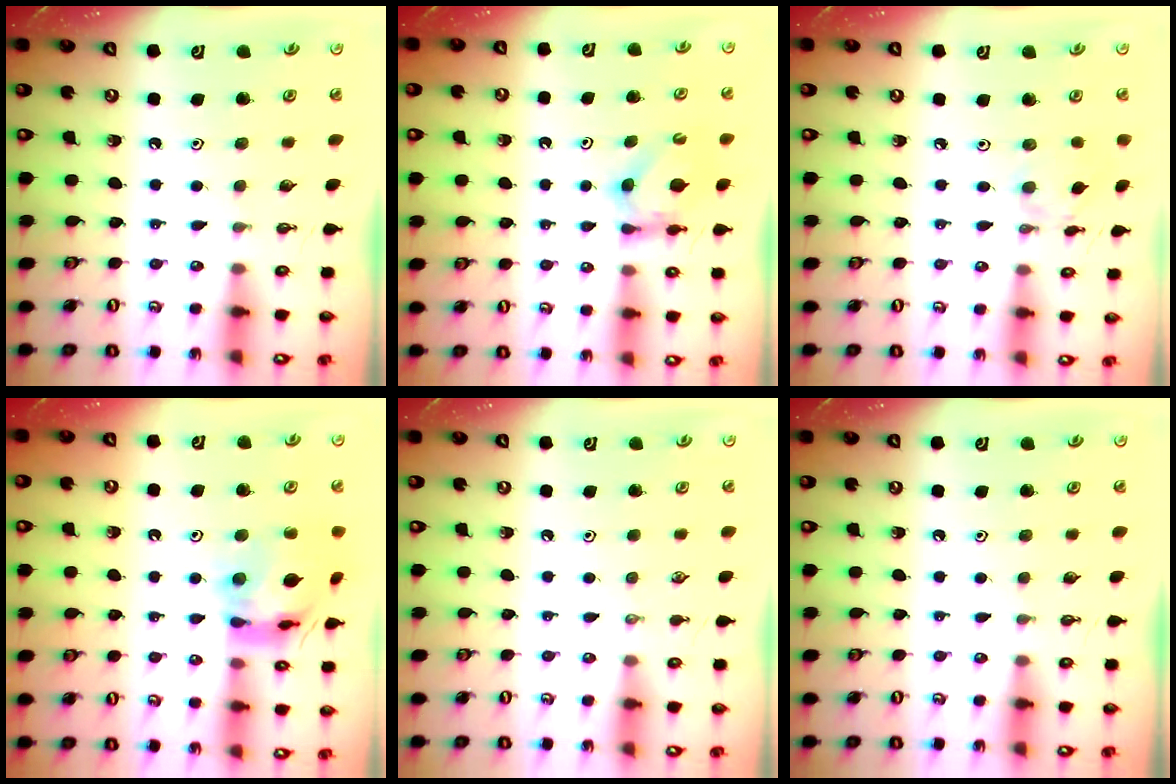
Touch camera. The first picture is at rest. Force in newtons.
{"total": 5.7, "press": 5.7, "slide": 0.6}
{"total": 2.0, "press": 2.0, "slide": 0.3}
{"total": 12.3, "press": 12.2, "slide": 1.1}
{"total": 0.0}
{"total": 0.0}